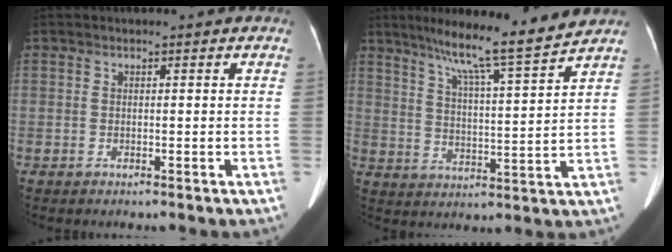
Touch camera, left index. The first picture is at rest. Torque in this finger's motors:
{"motor_torque": [-0.13, -1.98, 0.63, 0.15]}